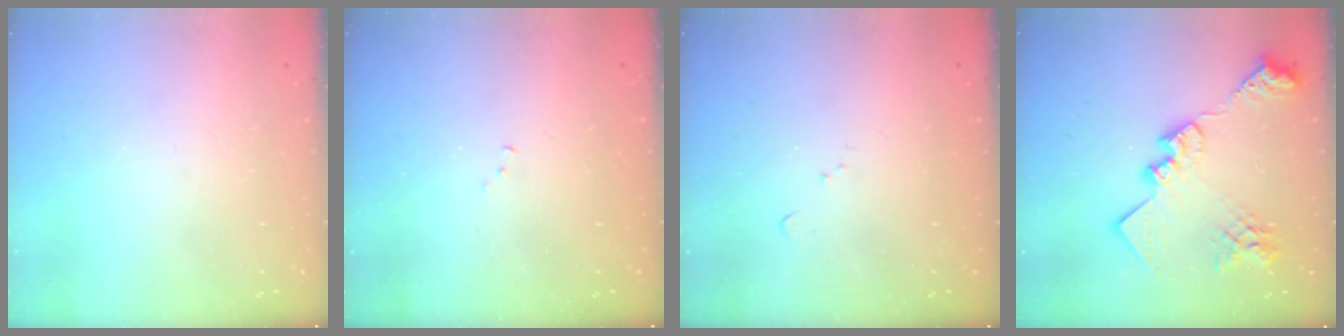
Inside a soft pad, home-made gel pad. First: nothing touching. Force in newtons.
{"total": 4.8, "press": 4.7, "slide": 0.8}
{"total": 4.5, "press": 4.4, "slide": 0.5}
{"total": 21.9, "press": 21.8, "slide": 2.0}